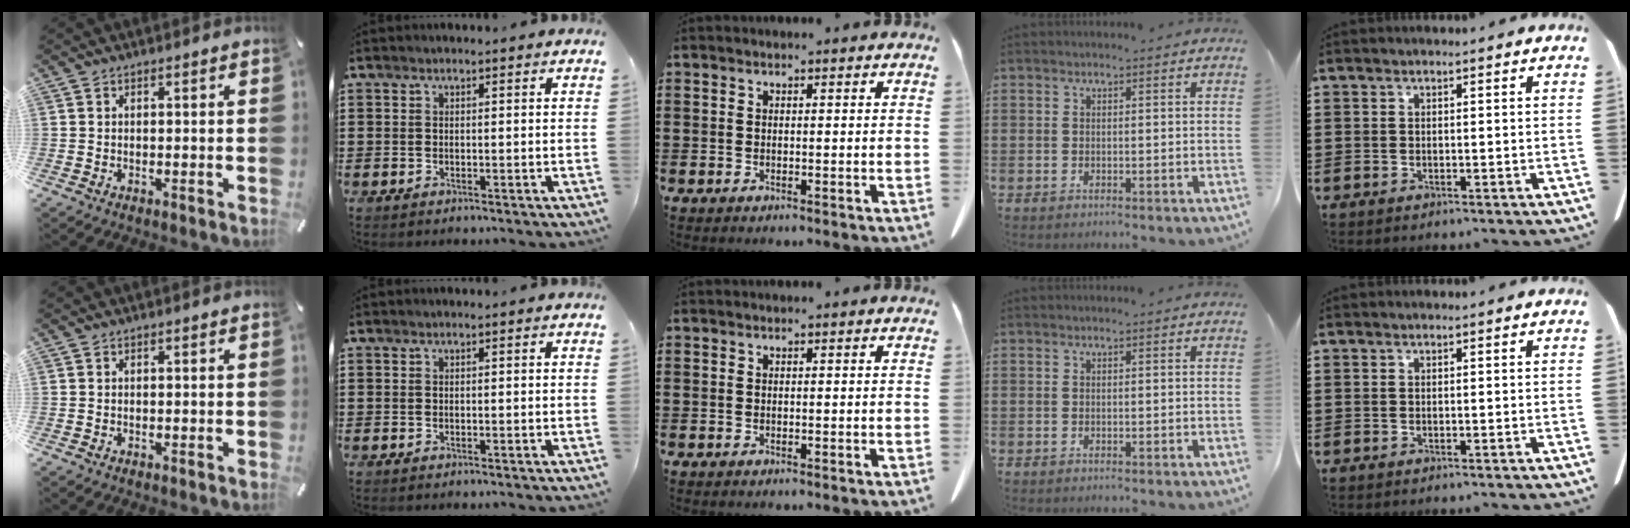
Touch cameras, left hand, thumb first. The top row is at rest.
{}